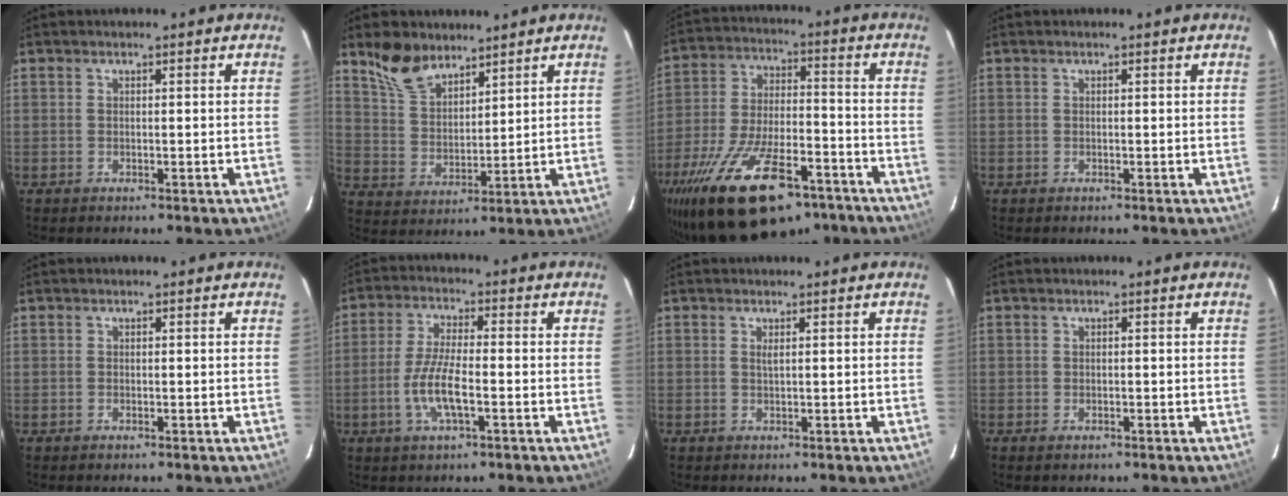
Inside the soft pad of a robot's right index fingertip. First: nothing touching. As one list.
[{"total": 9.2, "force": [7.1, 4.3, 3.9], "torque": [-0.079, 0.016, 0.143]}, {"total": 24.7, "force": [-16.5, 9.8, 15.5], "torque": [-0.300, -0.033, -0.258]}, {"total": 0.0}, {"total": 0.0}, {"total": 7.7, "force": [-2.5, 1.8, 7.1], "torque": [-0.148, -0.002, -0.051]}, {"total": 0.7, "force": [0.4, -0.1, 0.6], "torque": [-0.011, 0.000, 0.007]}, {"total": 0.9, "force": [-0.5, 0.5, 0.4], "torque": [-0.008, -0.003, -0.010]}]